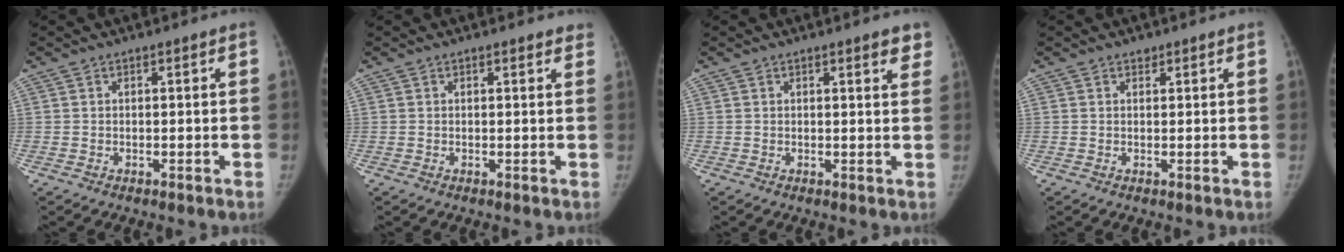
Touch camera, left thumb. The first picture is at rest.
{"total": 1.6, "force": [1.4, 0.6, 0.5], "torque": [0.004, -0.003, 0.008]}
{"total": 3.1, "force": [2.1, 0.9, 2.1], "torque": [-0.010, -0.008, 0.021]}
{"total": 0.7, "force": [0.6, 0.5, 0.1], "torque": [0.004, -0.004, 0.006]}